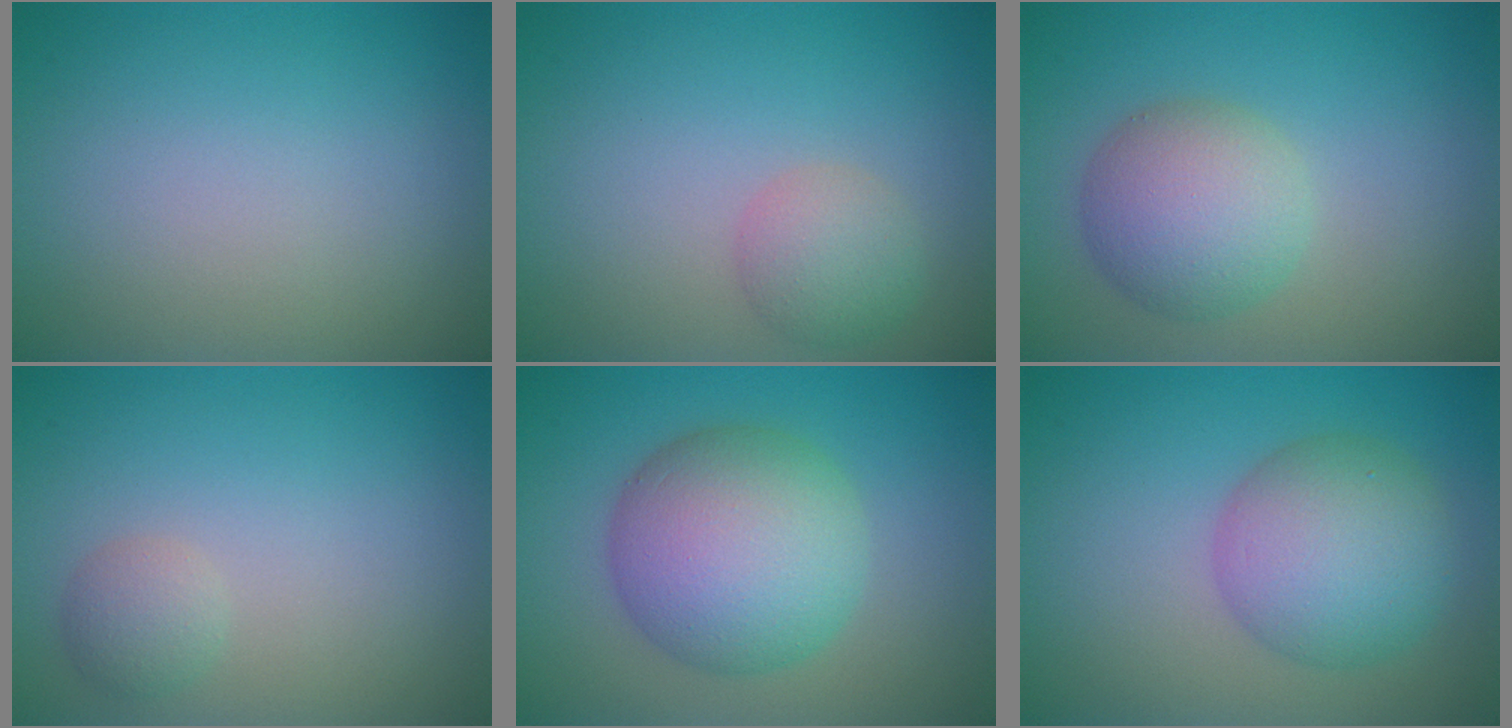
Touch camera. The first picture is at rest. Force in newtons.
{"total": 2.5, "press": 2.5, "slide": 0.1}
{"total": 5.2, "press": 5.2, "slide": 0.1}
{"total": 1.6, "press": 1.6, "slide": 0.1}
{"total": 8.7, "press": 8.7, "slide": 0.3}
{"total": 6.3, "press": 6.3, "slide": 0.1}